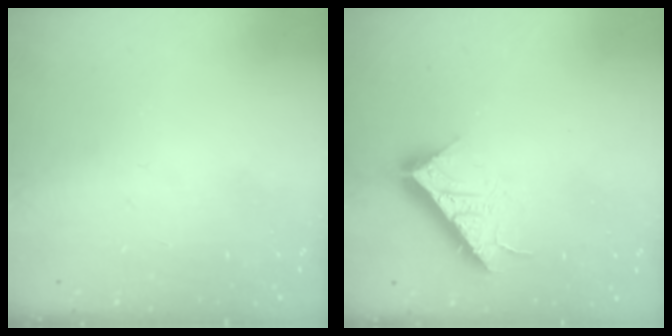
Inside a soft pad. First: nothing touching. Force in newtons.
{"total": 14.2, "press": 14.1, "slide": 0.5}